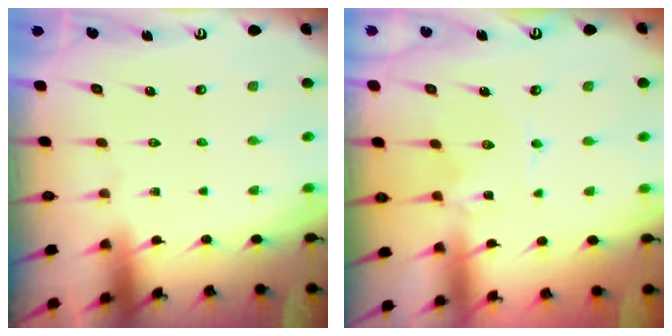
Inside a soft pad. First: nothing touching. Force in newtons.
{"total": 0.0}